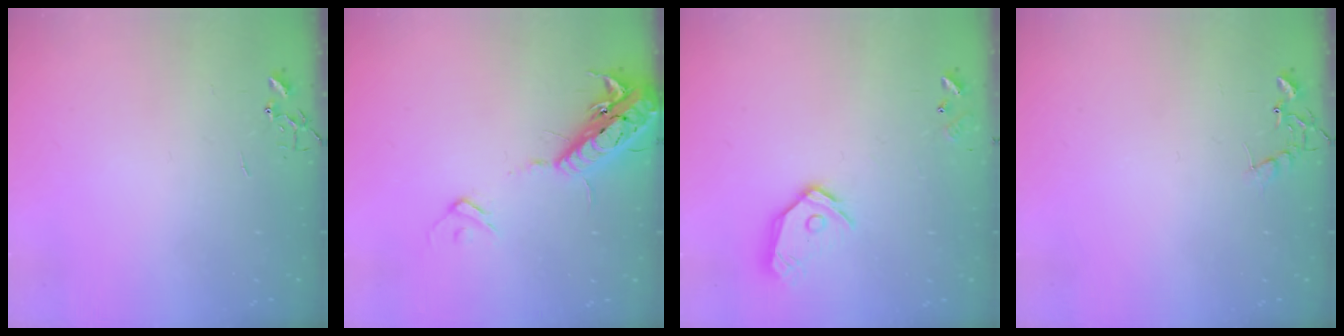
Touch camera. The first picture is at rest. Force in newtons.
{"total": 17.1, "press": 16.7, "slide": 3.7}
{"total": 12.1, "press": 12.0, "slide": 1.5}
{"total": 6.8, "press": 6.8, "slide": 0.3}